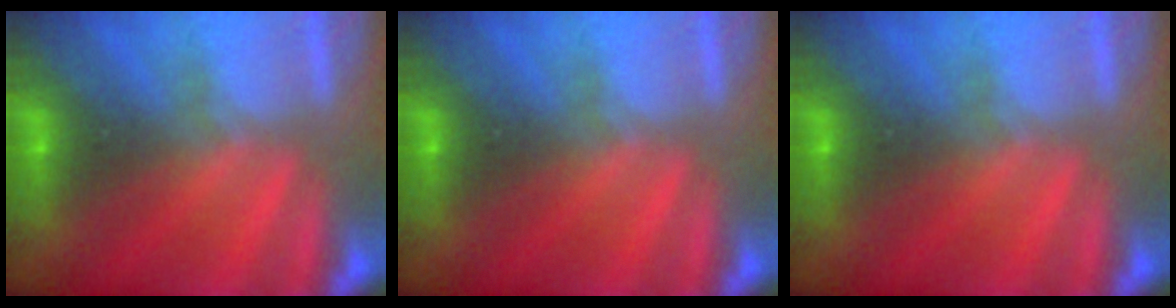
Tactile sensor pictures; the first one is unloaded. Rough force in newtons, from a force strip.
{"total": 0.0}
{"total": 0.0}